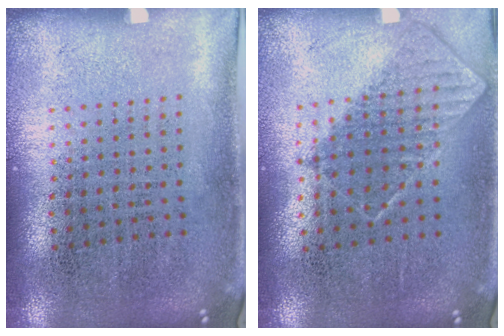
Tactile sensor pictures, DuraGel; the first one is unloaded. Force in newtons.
{"total": 0.7, "press": 0.7, "slide": 0.2}